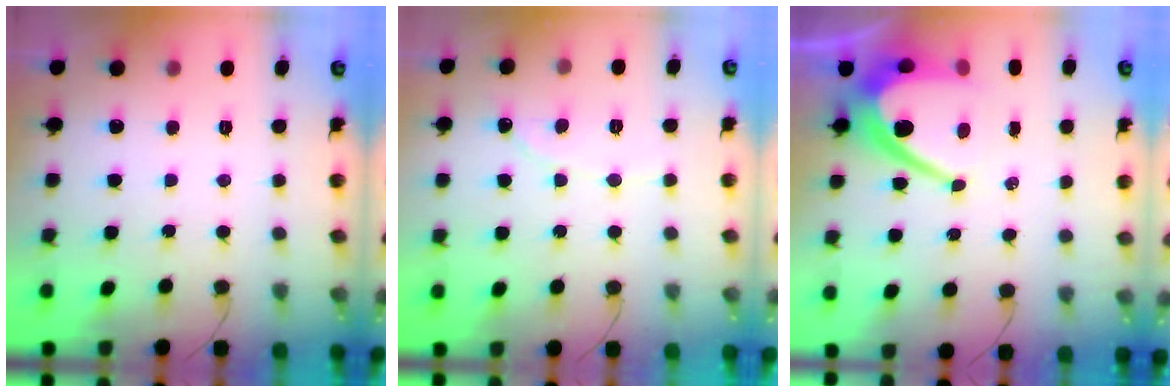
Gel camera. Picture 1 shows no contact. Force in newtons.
{"total": 2.2, "press": 2.2, "slide": 0.2}
{"total": 11.2, "press": 11.2, "slide": 0.8}